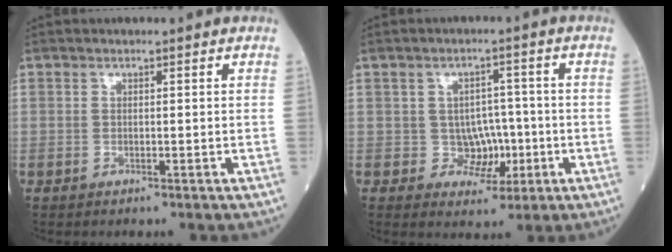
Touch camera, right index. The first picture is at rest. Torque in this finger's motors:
{"motor_torque": [0.04, -0.30, -0.03, -0.01]}